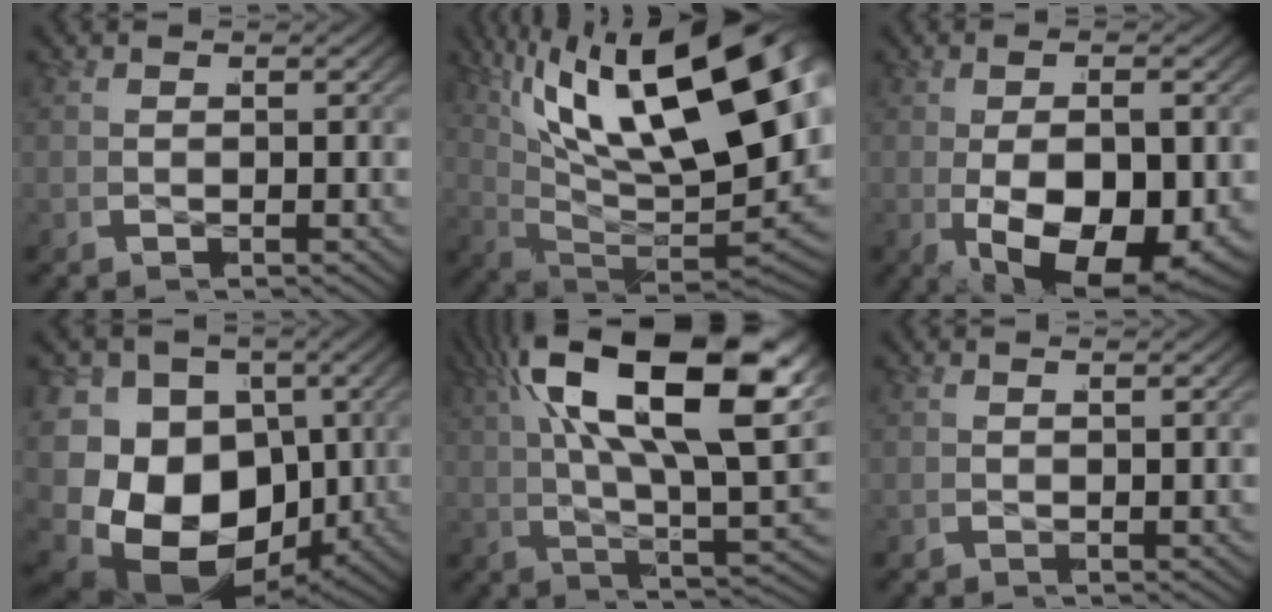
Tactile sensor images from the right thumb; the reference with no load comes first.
{"total": 22.2, "force": [3.7, 12.6, 17.9], "torque": [-0.313, -0.040, 0.076]}
{"total": 11.7, "force": [-3.0, 6.2, 9.4], "torque": [-0.175, -0.052, -0.018]}
{"total": 22.2, "force": [-2.3, 16.9, 14.3], "torque": [-0.313, -0.069, -0.016]}
{"total": 13.4, "force": [4.0, 5.1, 11.7], "torque": [-0.197, 0.003, 0.058]}
{"total": 0.7, "force": [0.5, -0.5, -0.1], "torque": [0.004, 0.006, 0.009]}